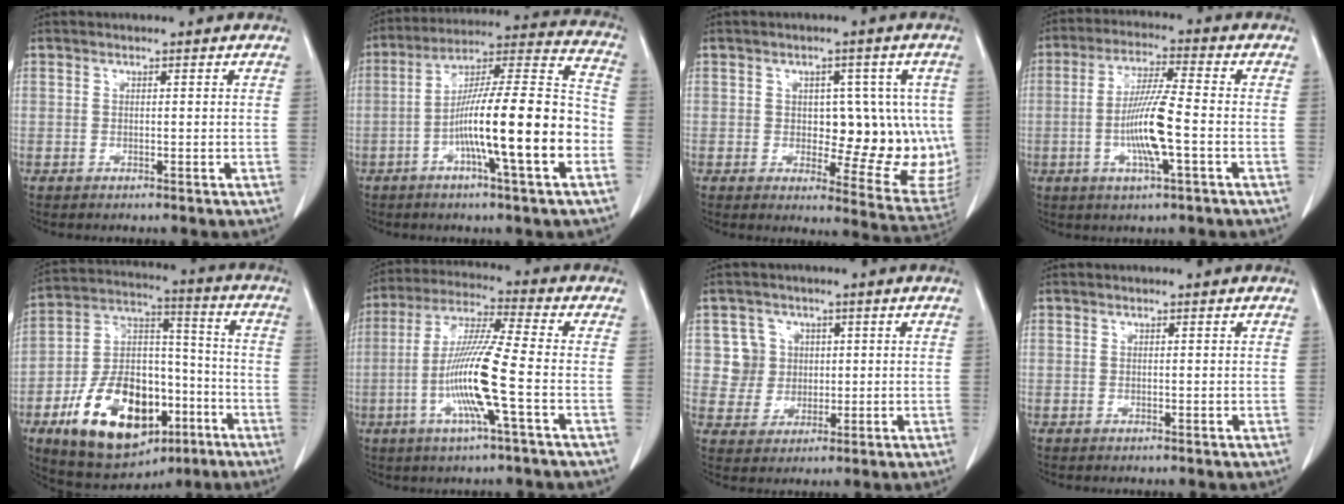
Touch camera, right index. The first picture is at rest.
{"total": 18.2, "force": [-5.2, 0.9, 17.5], "torque": [-0.285, 0.011, -0.088]}
{"total": 13.6, "force": [-0.1, 6.5, 11.9], "torque": [-0.131, 0.002, 0.010]}
{"total": 9.7, "force": [-2.0, 0.5, 9.5], "torque": [-0.184, -0.006, -0.042]}
{"total": 19.9, "force": [-8.7, 11.3, 13.8], "torque": [-0.256, 0.022, -0.134]}
{"total": 12.4, "force": [-3.1, -0.4, 12.0], "torque": [-0.240, -0.008, -0.068]}
{"total": 5.3, "force": [1.3, 5.1, 0.1], "torque": [0.007, 0.013, 0.029]}
{"total": 0.0}